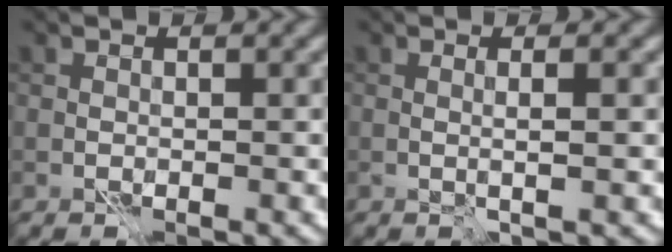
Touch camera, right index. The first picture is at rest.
{"total": 1.3, "force": [0.2, 0.1, 1.3], "torque": [-0.020, 0.004, -0.002]}